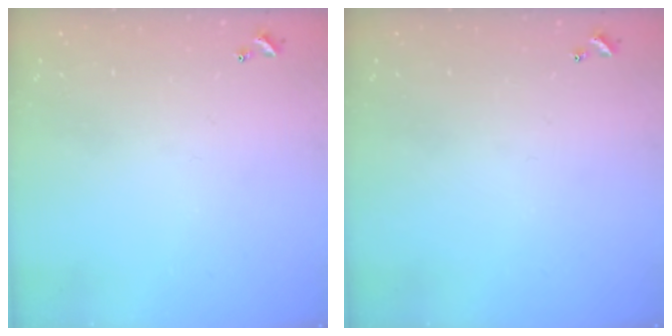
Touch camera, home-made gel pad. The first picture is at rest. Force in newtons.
{"total": 0.0}